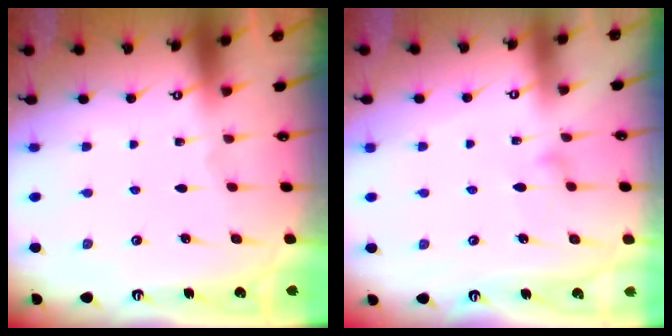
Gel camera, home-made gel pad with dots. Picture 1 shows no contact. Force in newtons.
{"total": 7.0, "press": 7.0, "slide": 0.4}